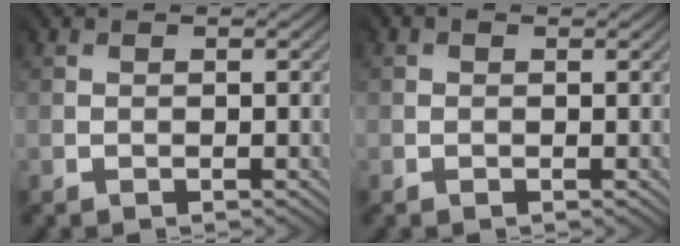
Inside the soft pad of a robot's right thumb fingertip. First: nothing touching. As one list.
[{"total": 0.5, "force": [0.0, 0.4, 0.4], "torque": [-0.009, 0.000, -0.002]}]